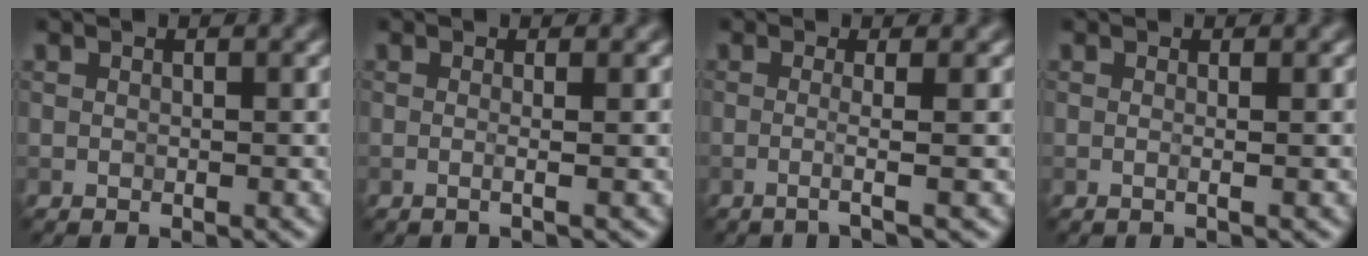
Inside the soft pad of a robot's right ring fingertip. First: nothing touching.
{"total": 1.9, "force": [0.0, 0.8, 1.7], "torque": [-0.014, -0.004, -0.023]}
{"total": 2.4, "force": [-0.3, 0.6, 2.3], "torque": [-0.035, -0.008, -0.020]}
{"total": 1.1, "force": [0.0, 0.4, 1.0], "torque": [-0.011, -0.005, -0.009]}